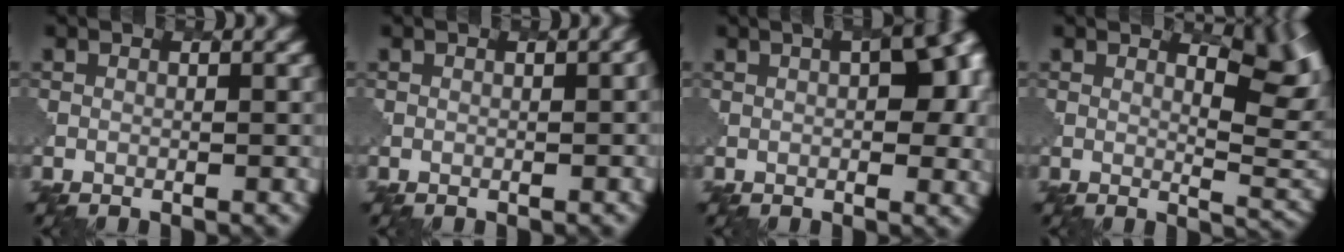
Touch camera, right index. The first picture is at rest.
{"total": 1.5, "force": [-0.4, 0.6, 1.3], "torque": [-0.012, 0.002, 0.002]}
{"total": 6.3, "force": [0.9, 2.9, 5.6], "torque": [-0.049, 0.008, 0.007]}
{"total": 5.7, "force": [3.3, 1.9, 4.3], "torque": [-0.055, -0.008, 0.050]}